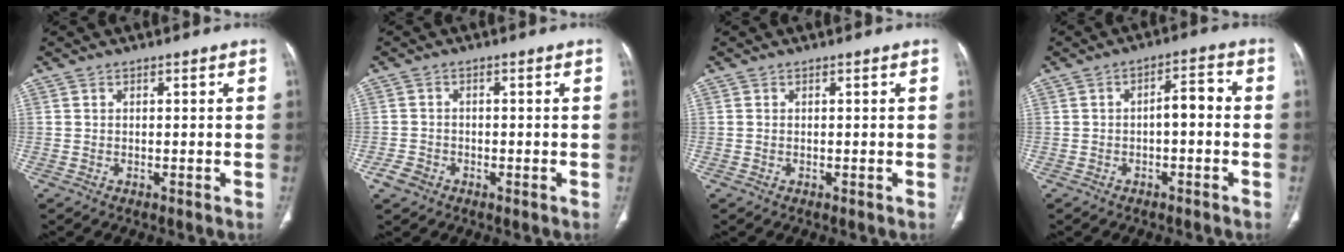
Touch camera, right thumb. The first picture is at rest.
{"total": 2.7, "force": [-1.5, 2.1, 1.0], "torque": [-0.016, 0.011, -0.026]}
{"total": 0.0}
{"total": 4.7, "force": [-0.8, 2.1, 4.1], "torque": [-0.052, 0.027, -0.017]}